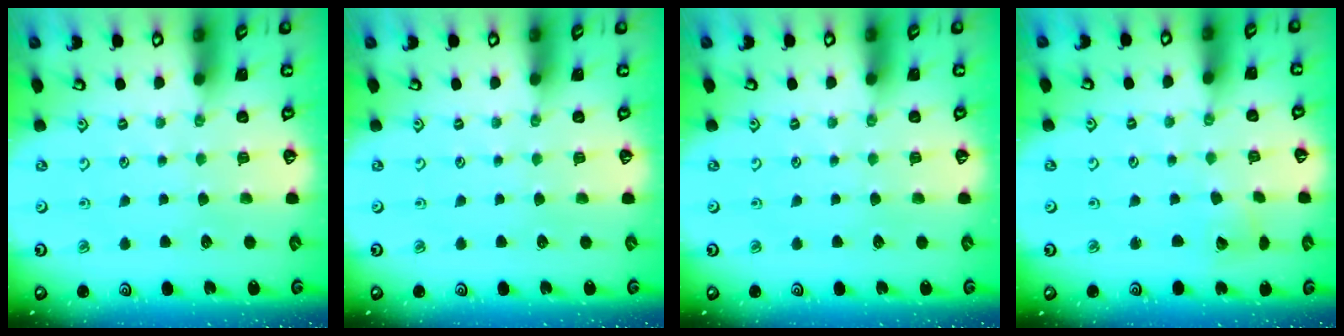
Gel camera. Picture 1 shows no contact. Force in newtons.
{"total": 0.0}
{"total": 0.0}
{"total": 3.0, "press": 2.9, "slide": 0.4}